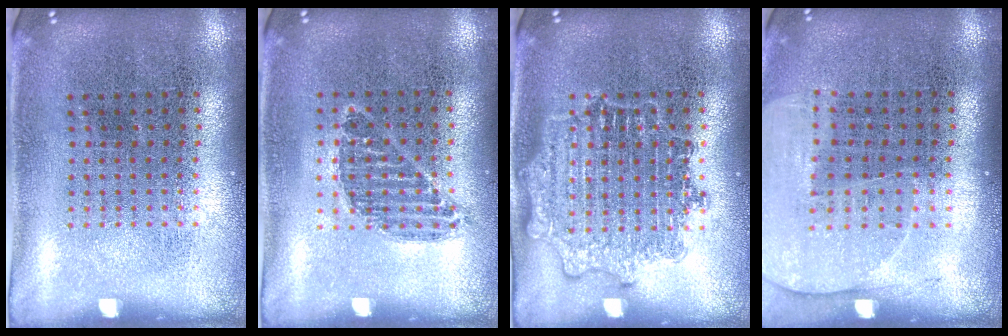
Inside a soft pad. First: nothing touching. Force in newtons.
{"total": 0.8, "press": 0.7, "slide": 0.4}
{"total": 2.8, "press": 2.8, "slide": 0.5}
{"total": 1.4, "press": 1.3, "slide": 0.5}